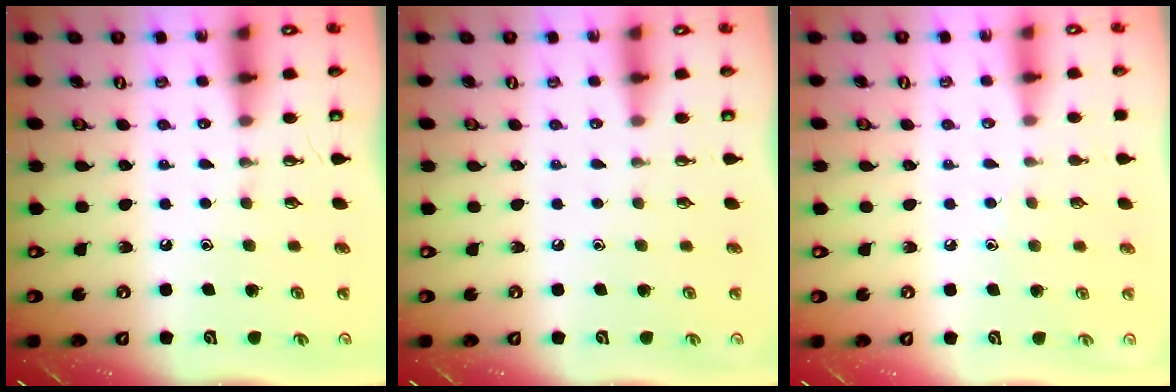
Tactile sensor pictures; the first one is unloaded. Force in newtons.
{"total": 0.0}
{"total": 3.8, "press": 3.8, "slide": 0.5}